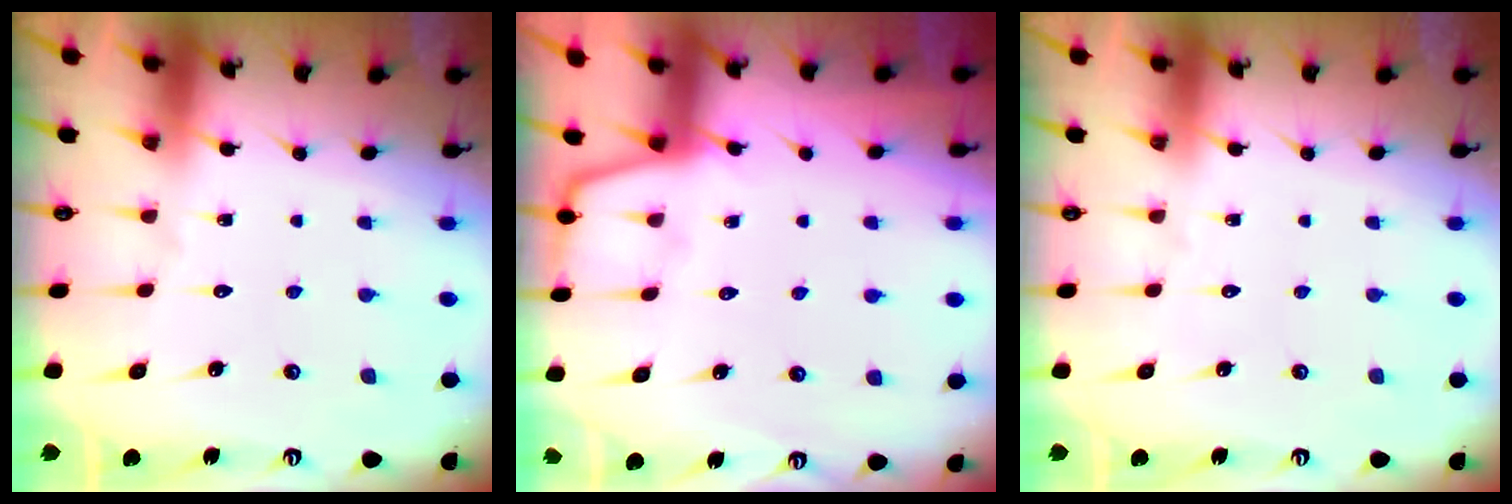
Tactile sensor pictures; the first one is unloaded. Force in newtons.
{"total": 3.4, "press": 3.4, "slide": 0.5}
{"total": 0.0}